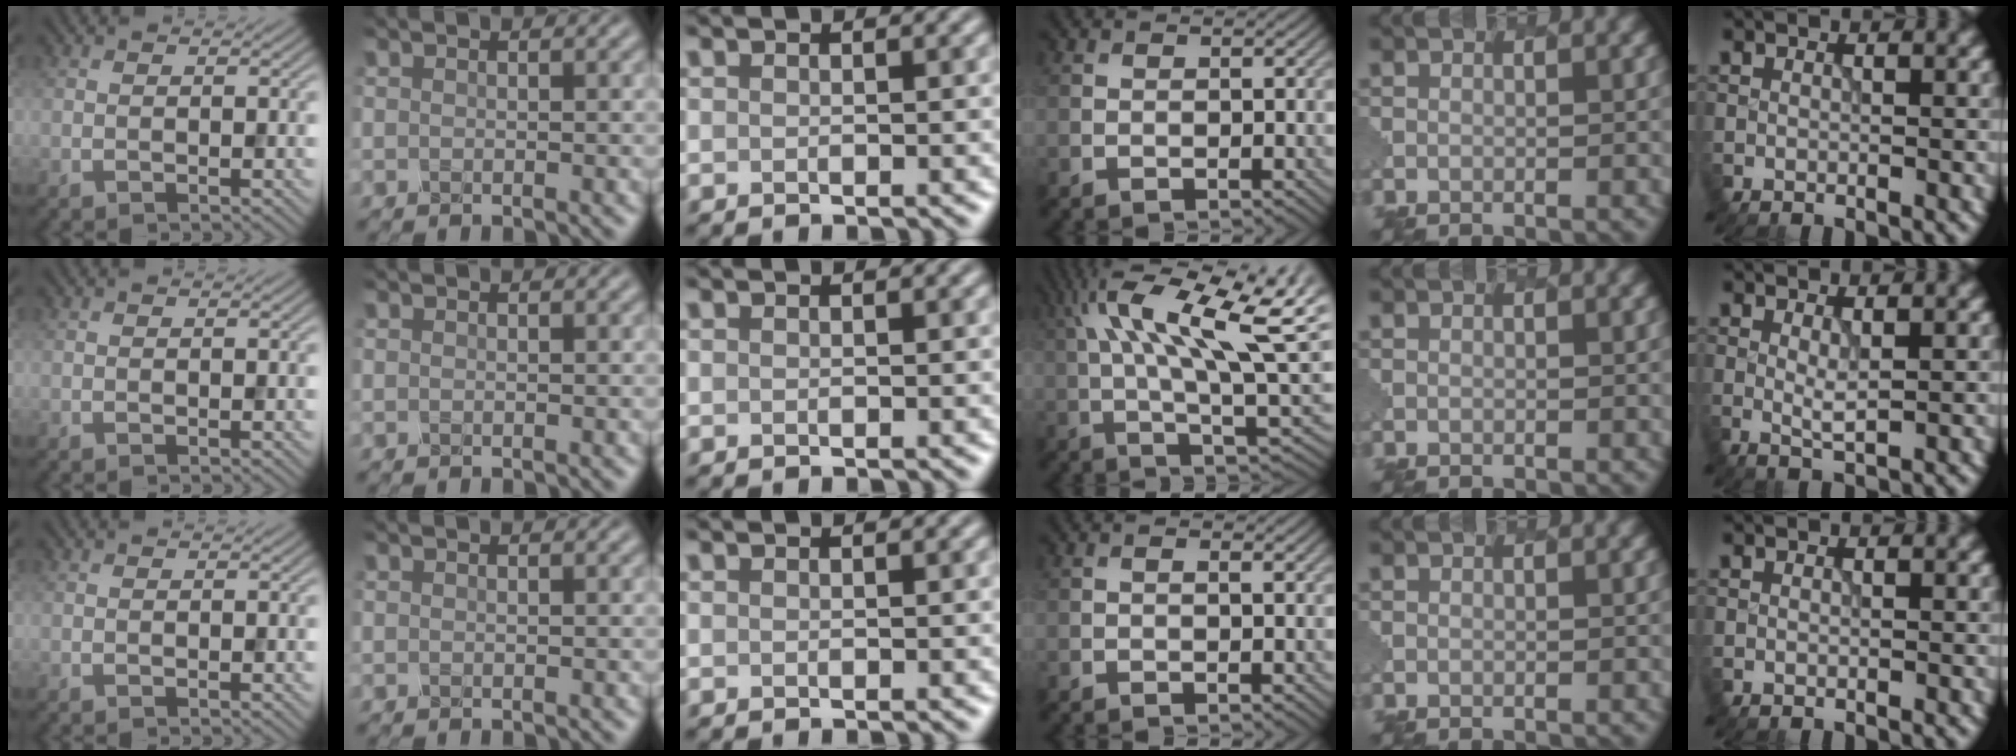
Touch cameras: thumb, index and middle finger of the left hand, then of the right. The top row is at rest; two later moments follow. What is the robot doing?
{"motion": "dispense", "object": "oil cruet"}